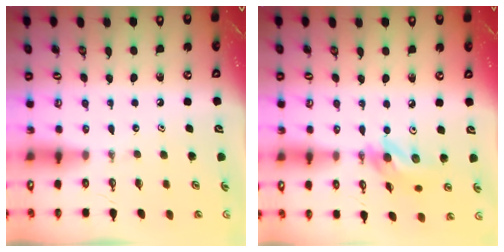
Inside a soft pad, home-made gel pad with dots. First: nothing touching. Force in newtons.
{"total": 12.1, "press": 10.9, "slide": 5.3}